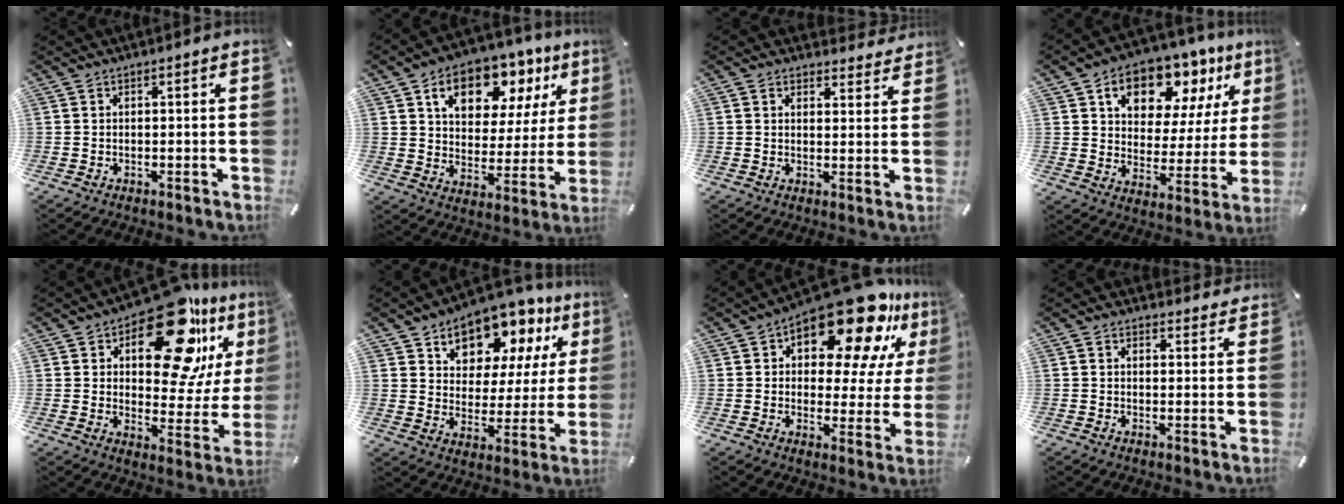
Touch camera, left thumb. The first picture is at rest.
{"total": 14.5, "force": [8.8, 9.1, 7.1], "torque": [-0.109, -0.050, 0.152]}
{"total": 2.9, "force": [2.1, 1.9, 0.5], "torque": [-0.001, -0.013, 0.035]}
{"total": 14.6, "force": [9.8, 8.9, 6.3], "torque": [-0.100, -0.070, 0.171]}
{"total": 22.9, "force": [13.7, 11.0, 14.8], "torque": [-0.196, -0.091, 0.226]}
{"total": 12.0, "force": [9.9, 6.3, 2.2], "torque": [-0.042, -0.099, 0.175]}
{"total": 20.3, "force": [13.8, 8.8, 12.0], "torque": [-0.171, -0.103, 0.228]}
{"total": 2.2, "force": [1.7, 1.3, 0.3], "torque": [-0.001, -0.006, 0.028]}